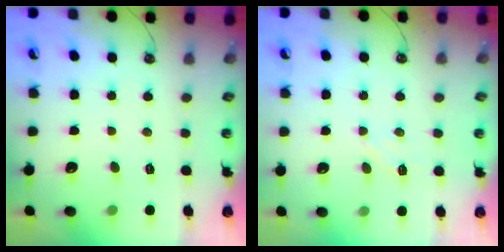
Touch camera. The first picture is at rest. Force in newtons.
{"total": 3.0, "press": 2.9, "slide": 0.5}